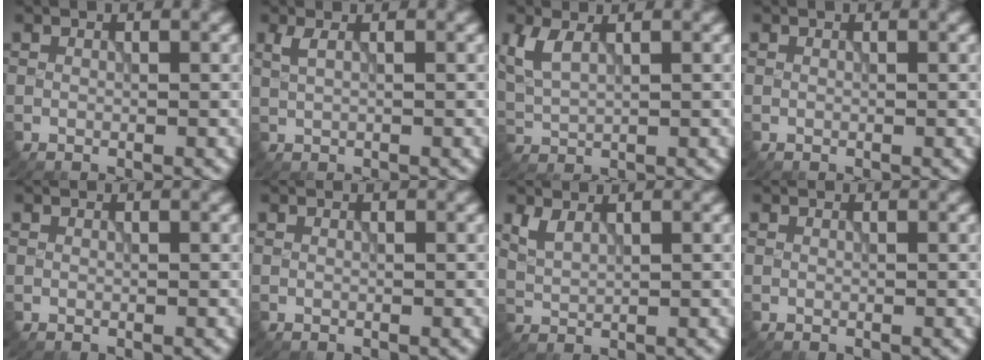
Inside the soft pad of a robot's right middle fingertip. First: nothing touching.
{"total": 1.5, "force": [0.7, 0.4, 1.2], "torque": [-0.030, 0.001, 0.019]}
{"total": 3.6, "force": [1.5, 1.8, 2.7], "torque": [-0.068, 0.002, 0.037]}
{"total": 0.0}
{"total": 0.0}
{"total": 0.0}
{"total": 2.0, "force": [1.3, 0.9, 1.2], "torque": [-0.032, -0.004, 0.033]}
{"total": 0.0}